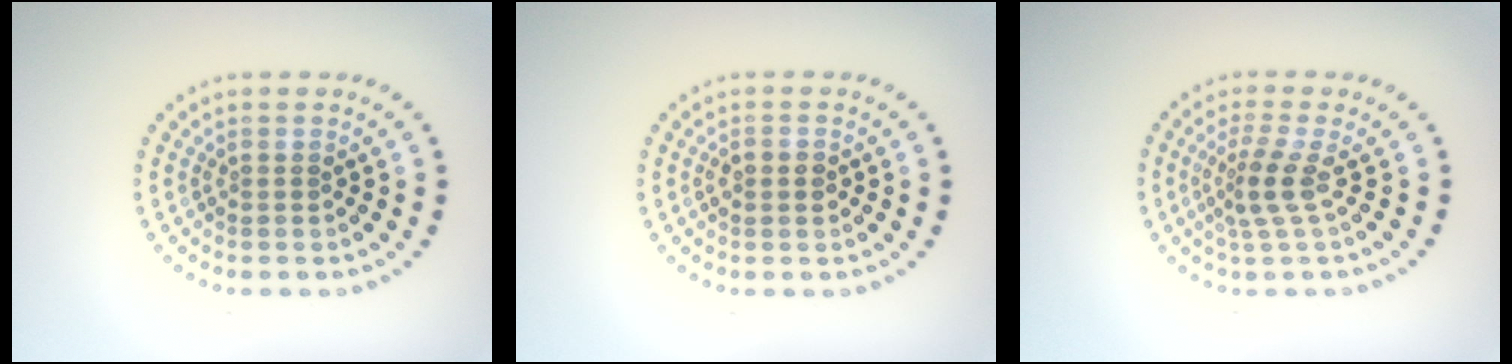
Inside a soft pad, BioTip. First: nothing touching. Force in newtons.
{"total": 1.0, "press": 0.9, "slide": 0.2}
{"total": 2.7, "press": 1.9, "slide": 1.9}